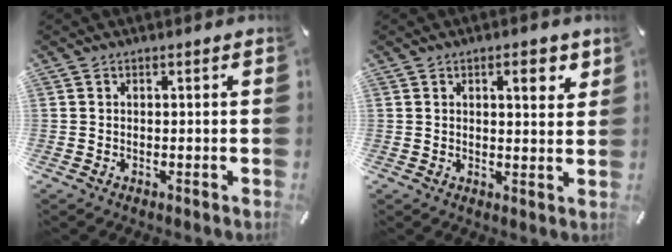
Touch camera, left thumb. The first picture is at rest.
{"total": 4.2, "force": [2.2, 1.4, 3.3], "torque": [-0.046, -0.007, 0.033]}